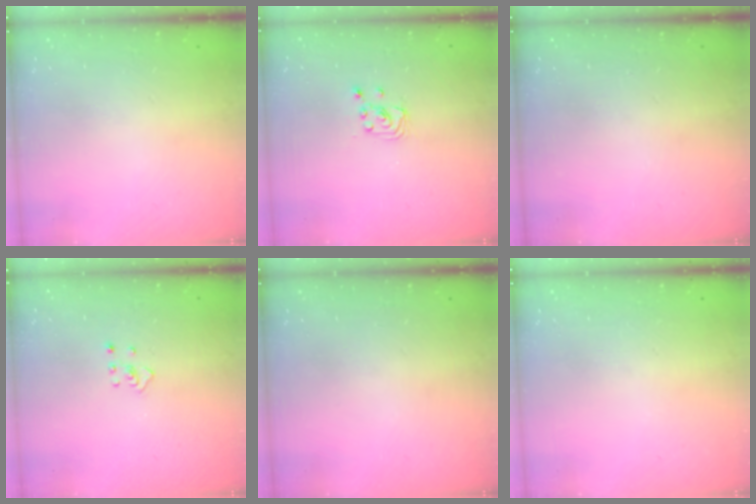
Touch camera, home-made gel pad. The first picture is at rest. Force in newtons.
{"total": 1.9, "press": 1.9, "slide": 0.1}
{"total": 0.0}
{"total": 2.4, "press": 2.3, "slide": 0.4}
{"total": 0.0}
{"total": 0.0}